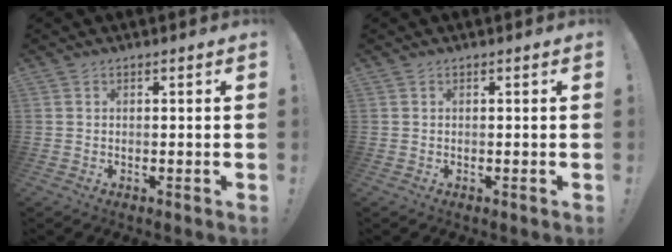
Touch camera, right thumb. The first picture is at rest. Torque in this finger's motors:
{"motor_torque": [-0.01, 0.01, 0.01, 0.00, 0.06]}